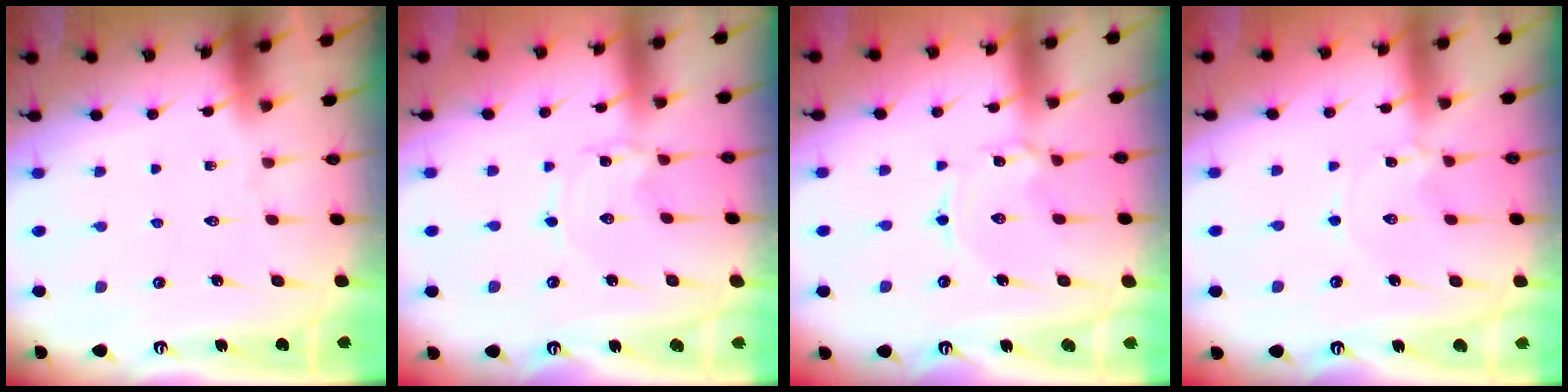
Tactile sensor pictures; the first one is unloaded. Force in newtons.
{"total": 0.6, "press": 0.6, "slide": 0.1}
{"total": 2.1, "press": 2.1, "slide": 0.4}
{"total": 1.1, "press": 1.1, "slide": 0.1}